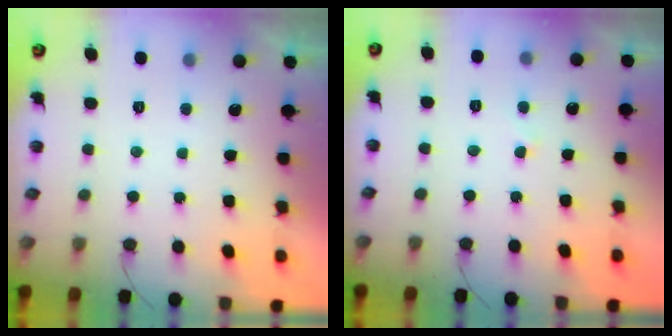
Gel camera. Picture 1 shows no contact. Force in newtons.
{"total": 3.5, "press": 3.5, "slide": 0.2}